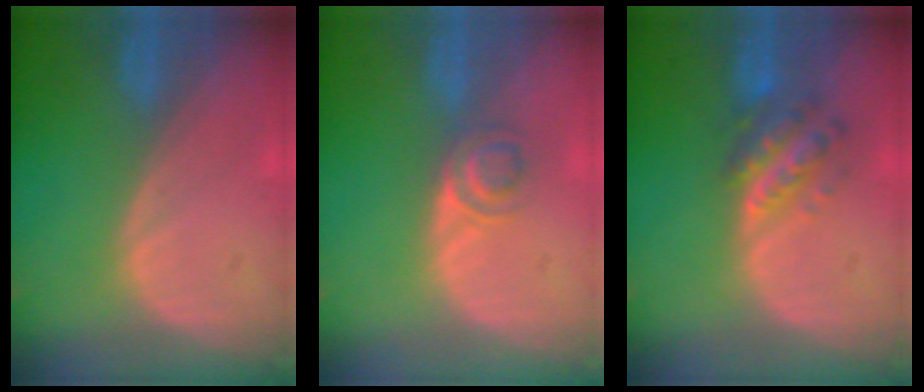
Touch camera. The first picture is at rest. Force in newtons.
{"total": 3.1, "press": 2.9, "slide": 0.8}
{"total": 5.9, "press": 5.5, "slide": 2.2}